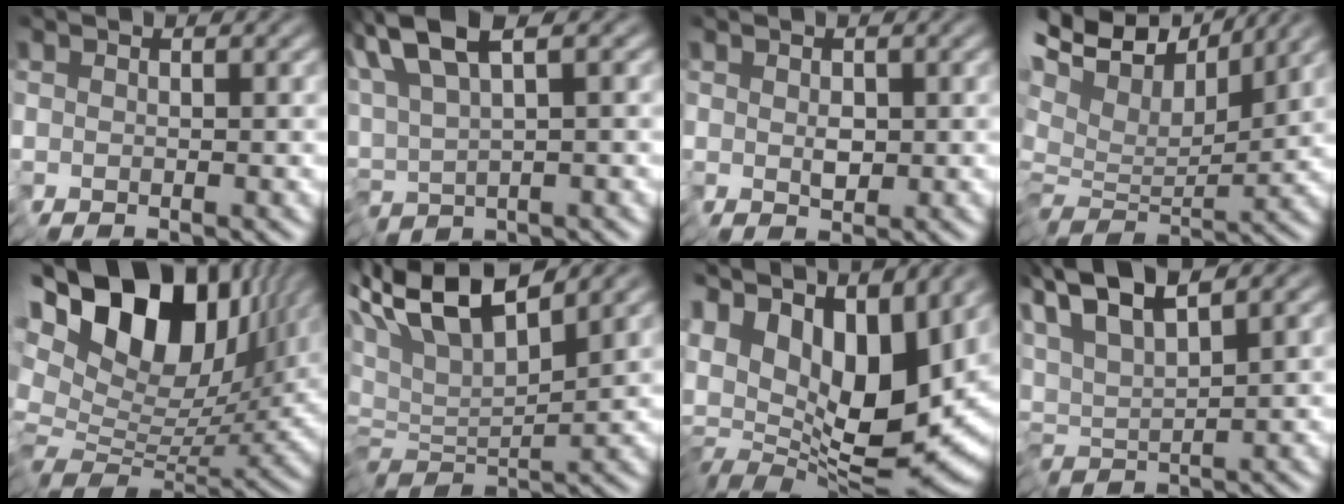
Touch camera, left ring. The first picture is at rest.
{"total": 6.9, "force": [4.1, 1.9, 5.2], "torque": [-0.131, 0.017, 0.078]}
{"total": 1.4, "force": [0.4, 0.8, 1.1], "torque": [-0.025, -0.004, 0.010]}
{"total": 9.2, "force": [6.3, 2.7, 6.2], "torque": [-0.153, 0.037, 0.108]}
{"total": 15.6, "force": [7.0, 8.6, 10.9], "torque": [-0.228, 0.035, 0.119]}
{"total": 8.3, "force": [5.3, 1.6, 6.2], "torque": [-0.132, 0.017, 0.094]}
{"total": 12.0, "force": [3.8, 6.0, 9.7], "torque": [-0.201, 0.002, 0.072]}
{"total": 8.0, "force": [5.9, 1.3, 5.3], "torque": [-0.127, 0.026, 0.110]}